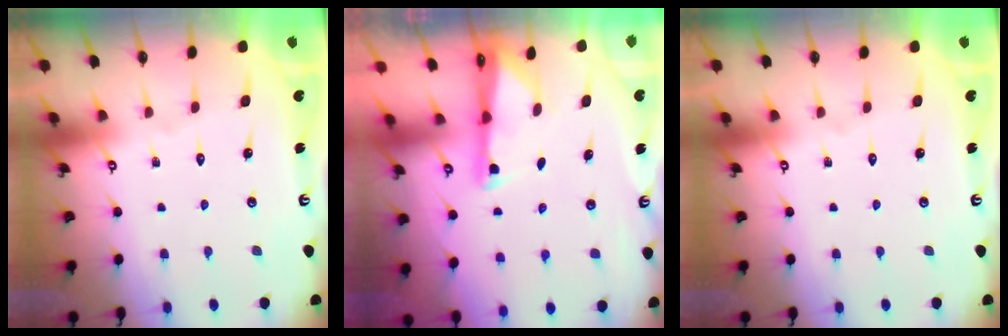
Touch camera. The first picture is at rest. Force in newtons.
{"total": 1.9, "press": 1.8, "slide": 0.4}
{"total": 0.0}